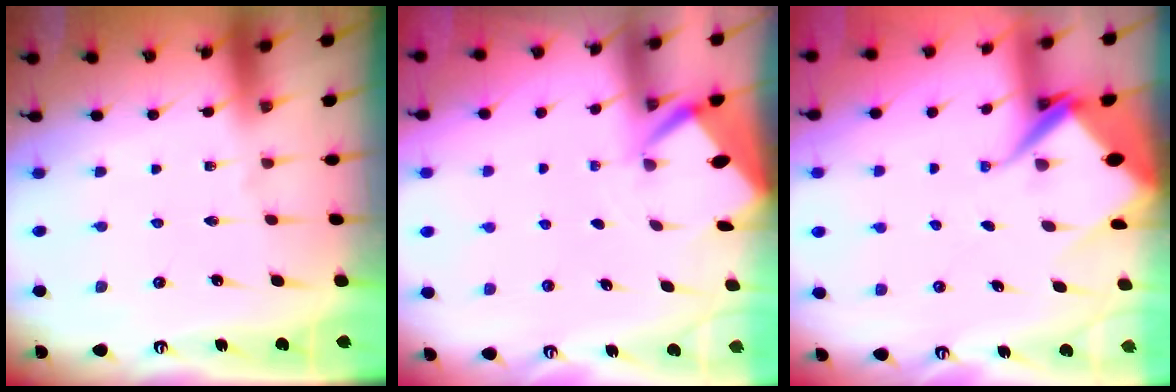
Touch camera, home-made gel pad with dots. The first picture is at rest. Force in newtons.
{"total": 2.7, "press": 2.6, "slide": 0.3}
{"total": 7.8, "press": 7.7, "slide": 0.9}